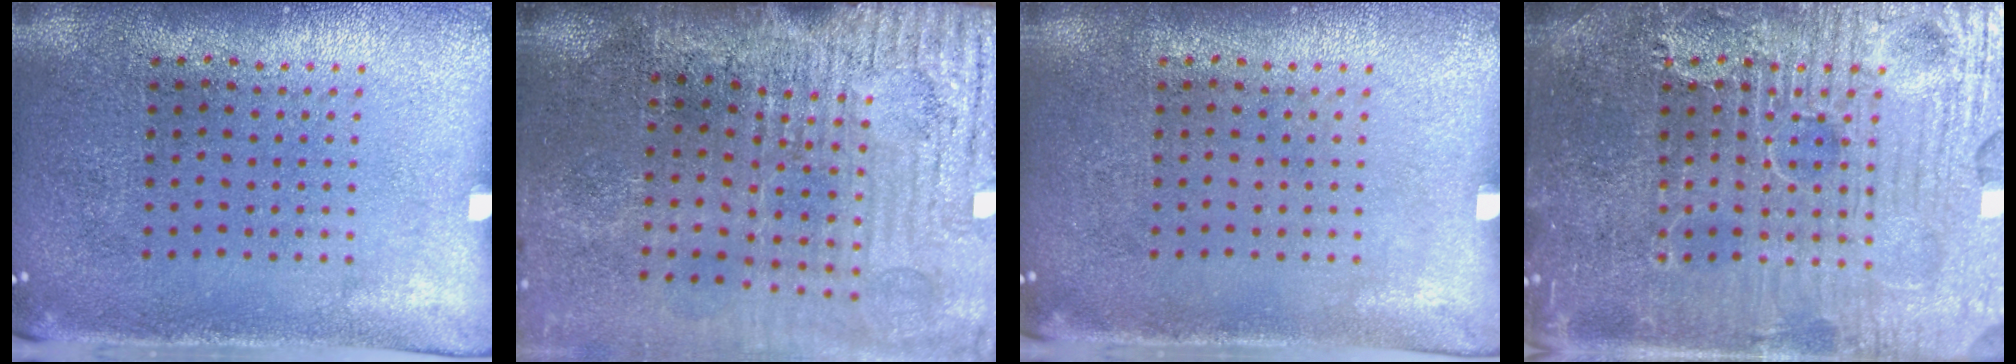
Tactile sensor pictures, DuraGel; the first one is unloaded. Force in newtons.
{"total": 4.9, "press": 4.1, "slide": 2.6}
{"total": 0.0}
{"total": 7.8, "press": 7.8, "slide": 0.9}